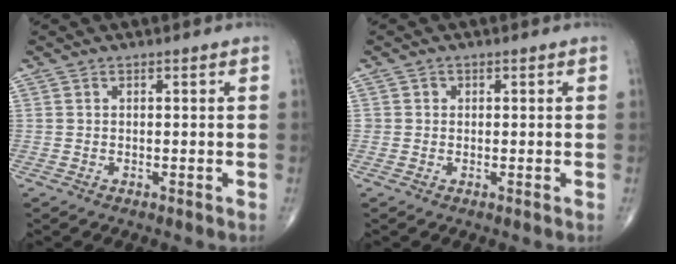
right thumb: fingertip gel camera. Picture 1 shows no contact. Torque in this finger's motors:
{"motor_torque": [0.17, 0.04, 0.18, 0.12, -0.01]}